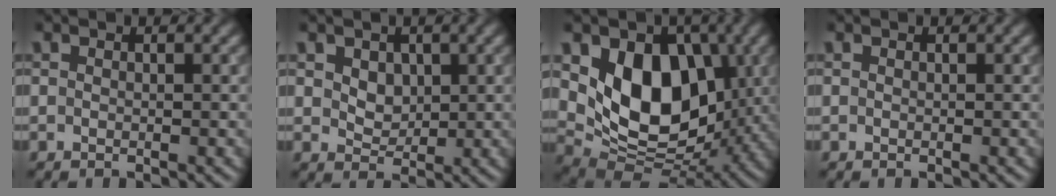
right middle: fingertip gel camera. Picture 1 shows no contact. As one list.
[{"total": 2.6, "force": [1.1, 1.9, 1.4], "torque": [-0.032, -0.003, 0.025]}, {"total": 9.8, "force": [1.9, 6.8, 6.8], "torque": [-0.114, -0.021, 0.028]}, {"total": 0.0}]